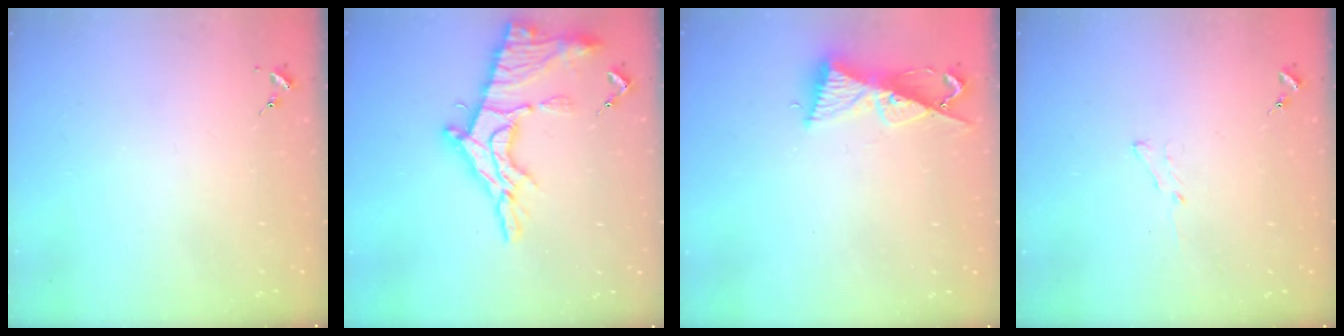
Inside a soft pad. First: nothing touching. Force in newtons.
{"total": 20.7, "press": 20.6, "slide": 2.0}
{"total": 9.6, "press": 9.6, "slide": 0.4}
{"total": 3.8, "press": 3.7, "slide": 0.4}